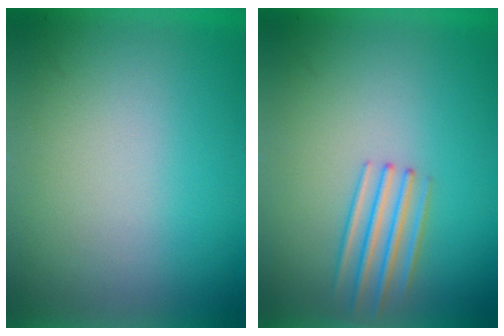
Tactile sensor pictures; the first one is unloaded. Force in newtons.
{"total": 2.1}